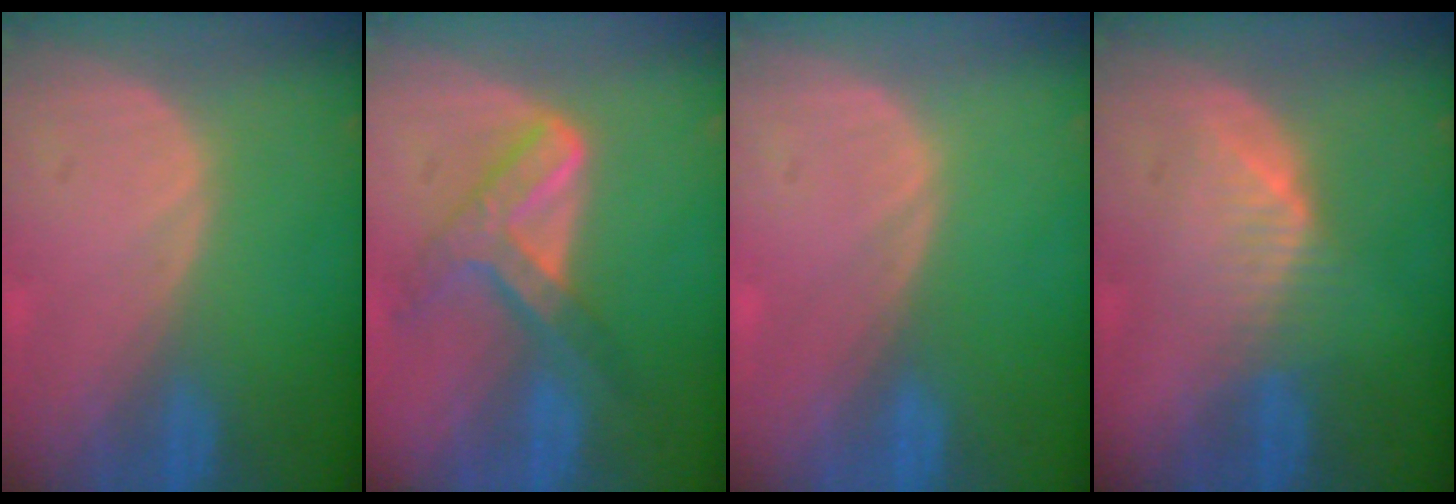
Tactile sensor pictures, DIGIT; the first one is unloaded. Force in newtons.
{"total": 7.3, "press": 6.2, "slide": 3.8}
{"total": 0.0}
{"total": 4.3, "press": 4.3, "slide": 0.4}